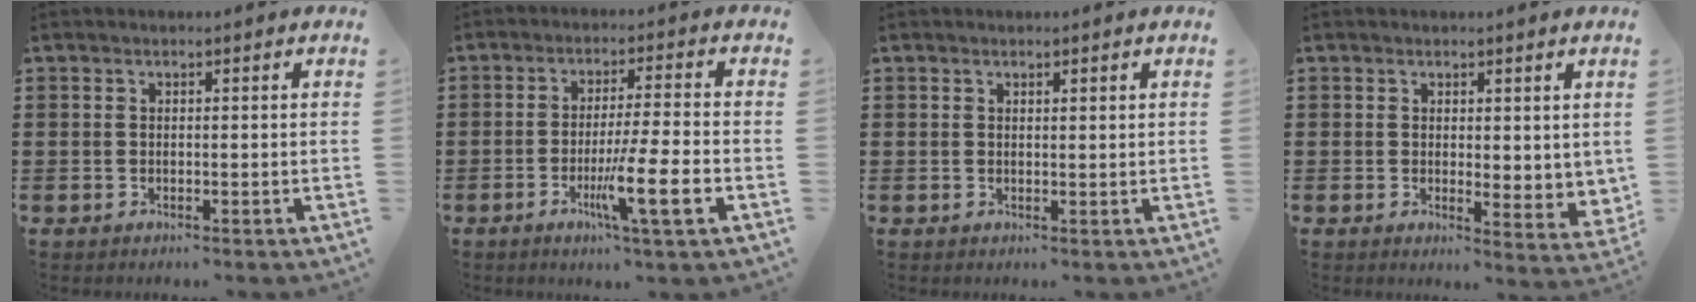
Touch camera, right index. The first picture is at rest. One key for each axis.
{"total": 9.0, "fx": -3.3, "fy": 0.1, "fz": 8.4, "tx": -0.148, "ty": -0.015, "tz": -0.058}
{"total": 0.7, "fx": 0.6, "fy": 0.3, "fz": 0.4, "tx": -0.008, "ty": 0.002, "tz": 0.010}
{"total": 2.4, "fx": 1.9, "fy": 1.2, "fz": 0.9, "tx": -0.016, "ty": -0.003, "tz": 0.034}